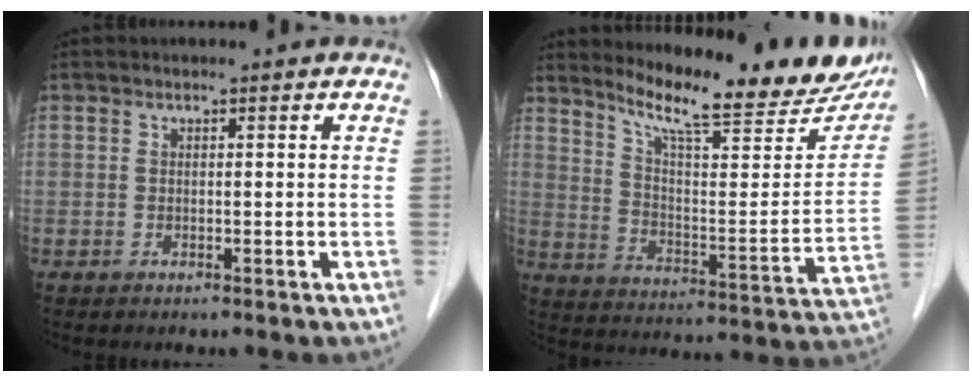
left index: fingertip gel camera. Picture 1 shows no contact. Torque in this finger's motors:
{"motor_torque": [-0.05, -0.21, 0.26, 0.08]}